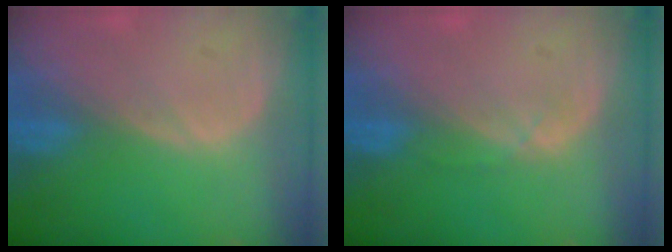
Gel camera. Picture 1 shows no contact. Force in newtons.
{"total": 1.1, "press": 1.1, "slide": 0.2}